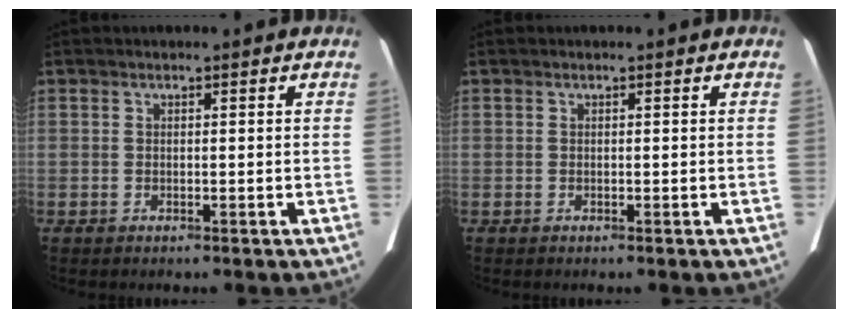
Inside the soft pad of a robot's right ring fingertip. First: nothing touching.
{"total": 0.0}